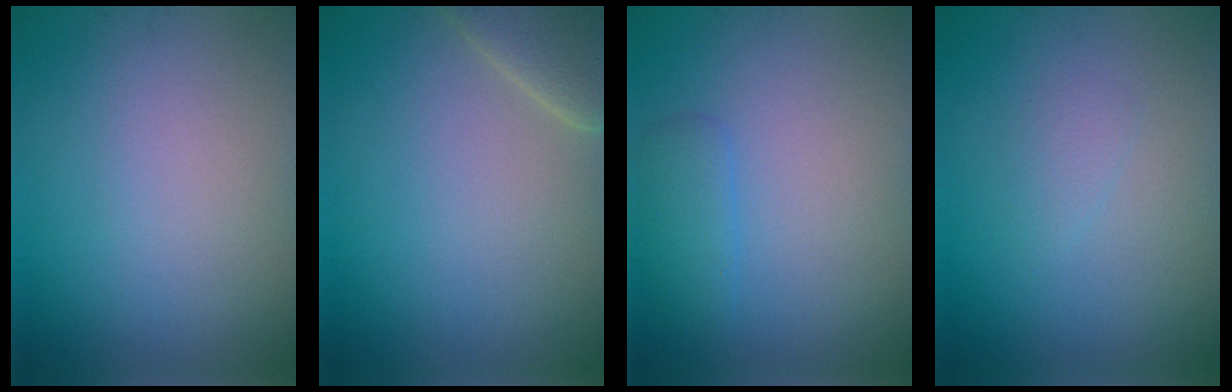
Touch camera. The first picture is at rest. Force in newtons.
{"total": 3.8, "press": 3.8, "slide": 0.4}
{"total": 1.8, "press": 1.8, "slide": 0.2}
{"total": 0.9, "press": 0.9, "slide": 0.2}